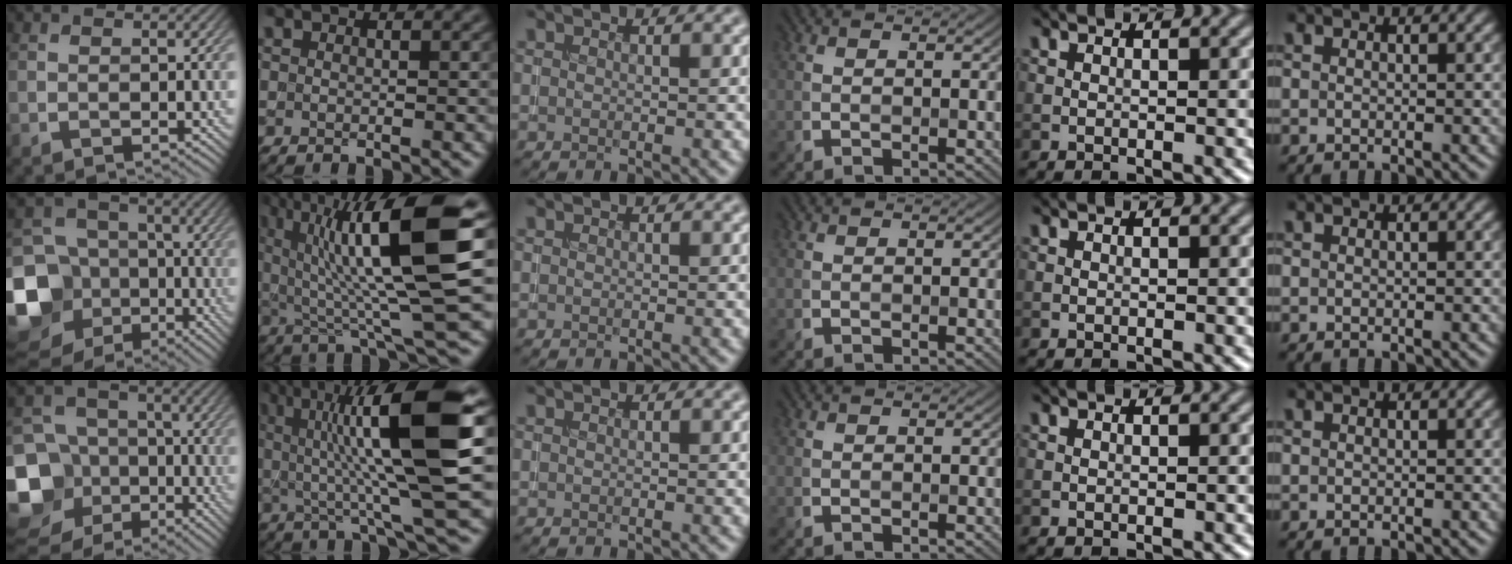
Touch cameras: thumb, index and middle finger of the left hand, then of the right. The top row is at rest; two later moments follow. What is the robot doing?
{"motion": "insert", "object": "coin"}